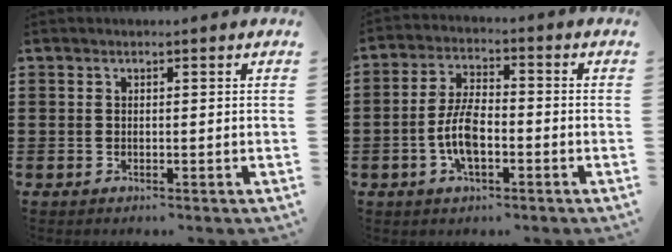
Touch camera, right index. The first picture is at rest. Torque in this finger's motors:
{"motor_torque": [2.14, 0.00, 0.56, 0.14]}